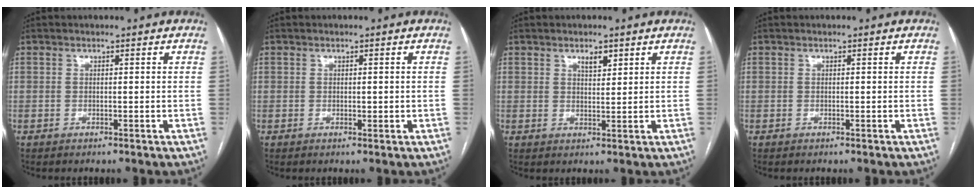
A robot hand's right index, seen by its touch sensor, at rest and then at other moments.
{"total": 0.7, "force": [0.0, 0.4, 0.6], "torque": [-0.009, -0.002, 0.001]}
{"total": 2.4, "force": [1.5, 0.9, 1.6], "torque": [-0.028, -0.003, 0.028]}
{"total": 0.0}